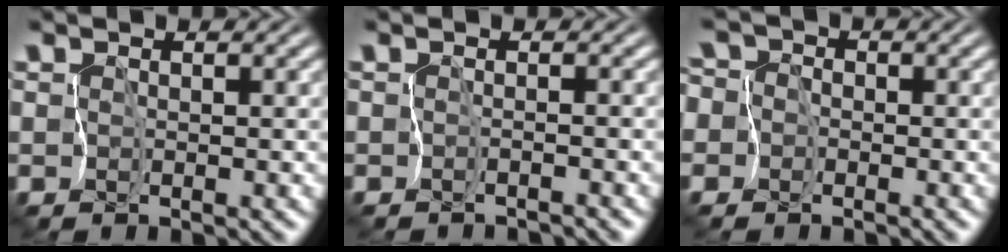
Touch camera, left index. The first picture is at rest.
{"total": 1.4, "force": [-1.4, 0.0, 0.0], "torque": [0.005, -0.006, -0.025]}
{"total": 5.7, "force": [-1.9, 5.1, 1.5], "torque": [-0.057, 0.012, -0.081]}